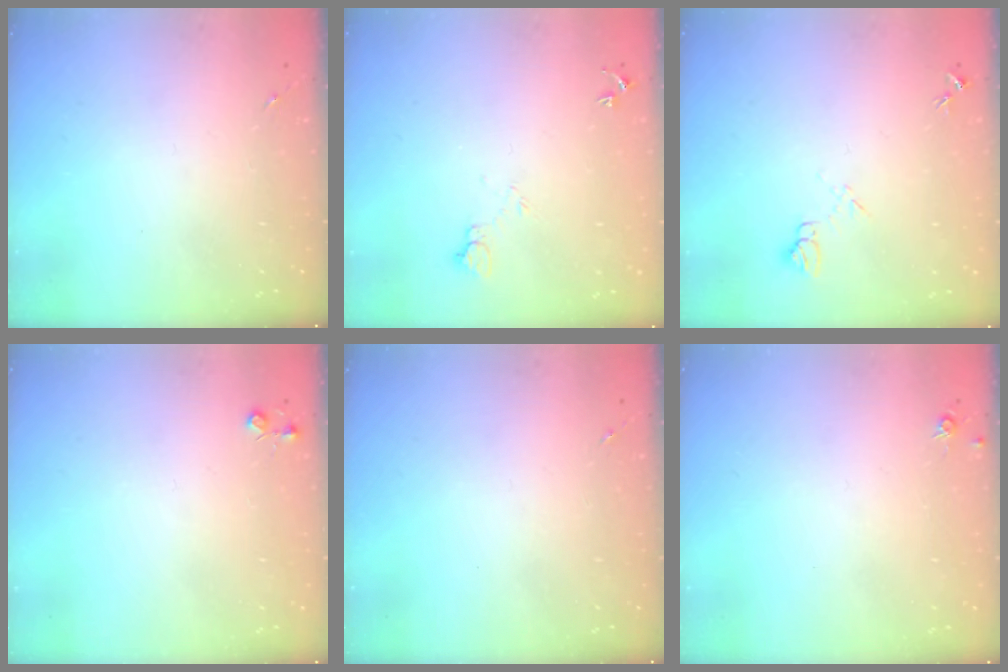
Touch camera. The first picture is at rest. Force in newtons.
{"total": 4.2, "press": 4.1, "slide": 0.5}
{"total": 7.1, "press": 7.1, "slide": 0.7}
{"total": 3.7, "press": 3.7, "slide": 0.5}
{"total": 0.0}
{"total": 4.4, "press": 4.3, "slide": 0.5}